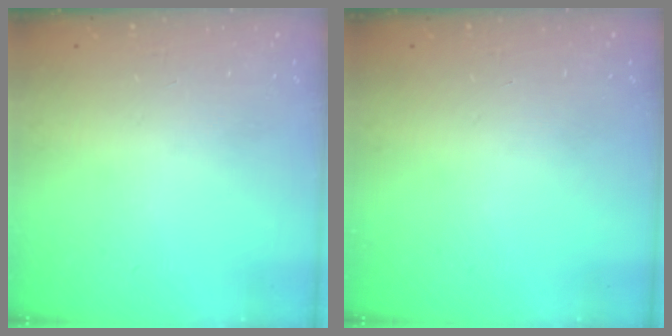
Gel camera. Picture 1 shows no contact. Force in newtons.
{"total": 0.0}